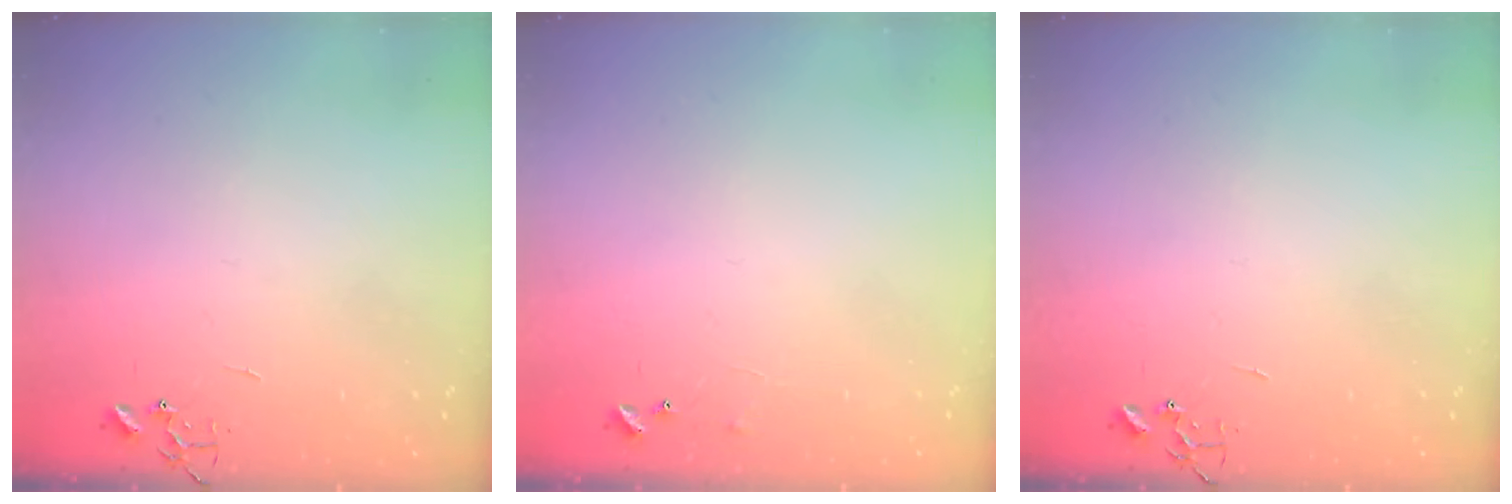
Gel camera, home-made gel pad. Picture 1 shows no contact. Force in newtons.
{"total": 6.4, "press": 6.3, "slide": 0.5}
{"total": 0.0}